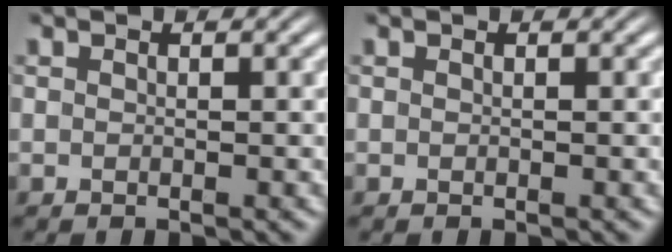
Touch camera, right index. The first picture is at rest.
{"total": 0.0}